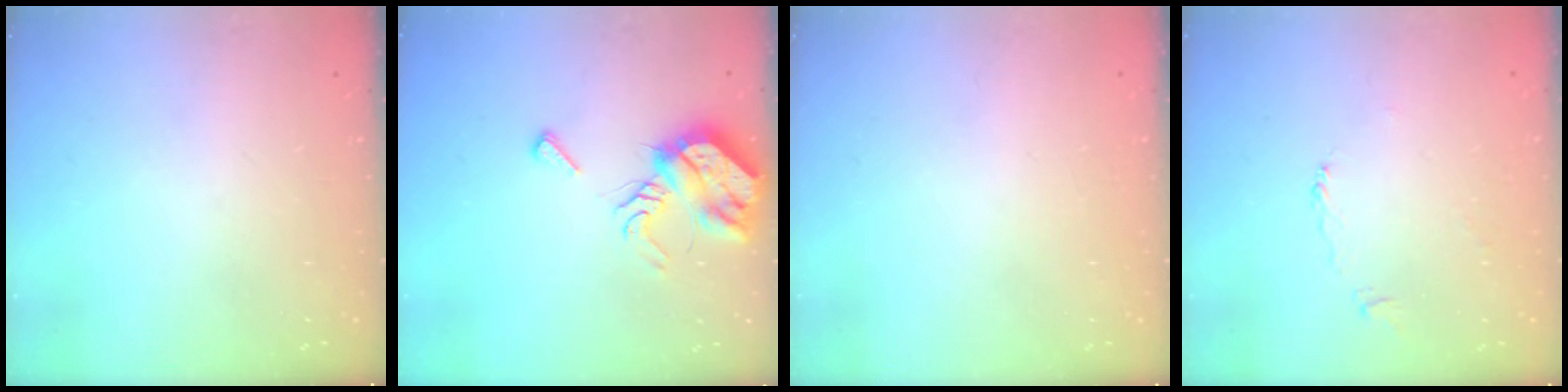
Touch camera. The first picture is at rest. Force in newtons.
{"total": 9.9, "press": 9.8, "slide": 1.1}
{"total": 1.8, "press": 1.8, "slide": 0.1}
{"total": 2.2, "press": 2.2, "slide": 0.4}